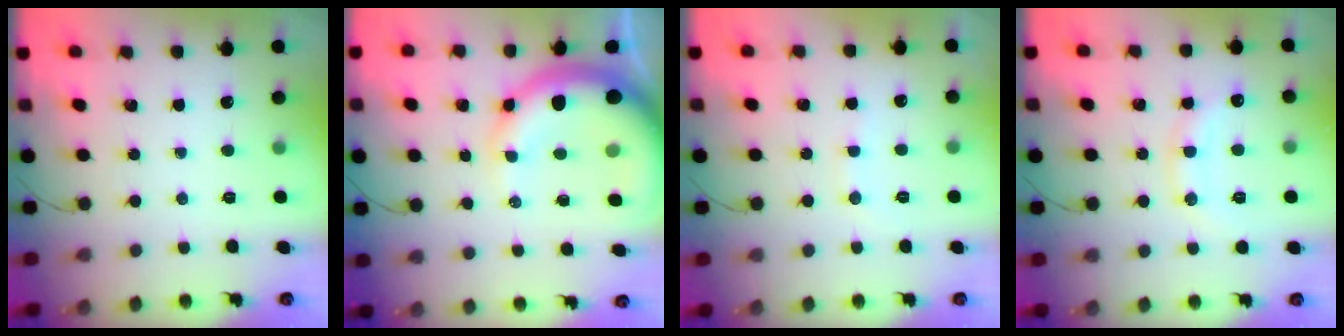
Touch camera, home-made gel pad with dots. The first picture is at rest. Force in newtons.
{"total": 15.7, "press": 15.3, "slide": 3.4}
{"total": 6.6, "press": 6.5, "slide": 1.2}
{"total": 11.5, "press": 11.5, "slide": 0.7}